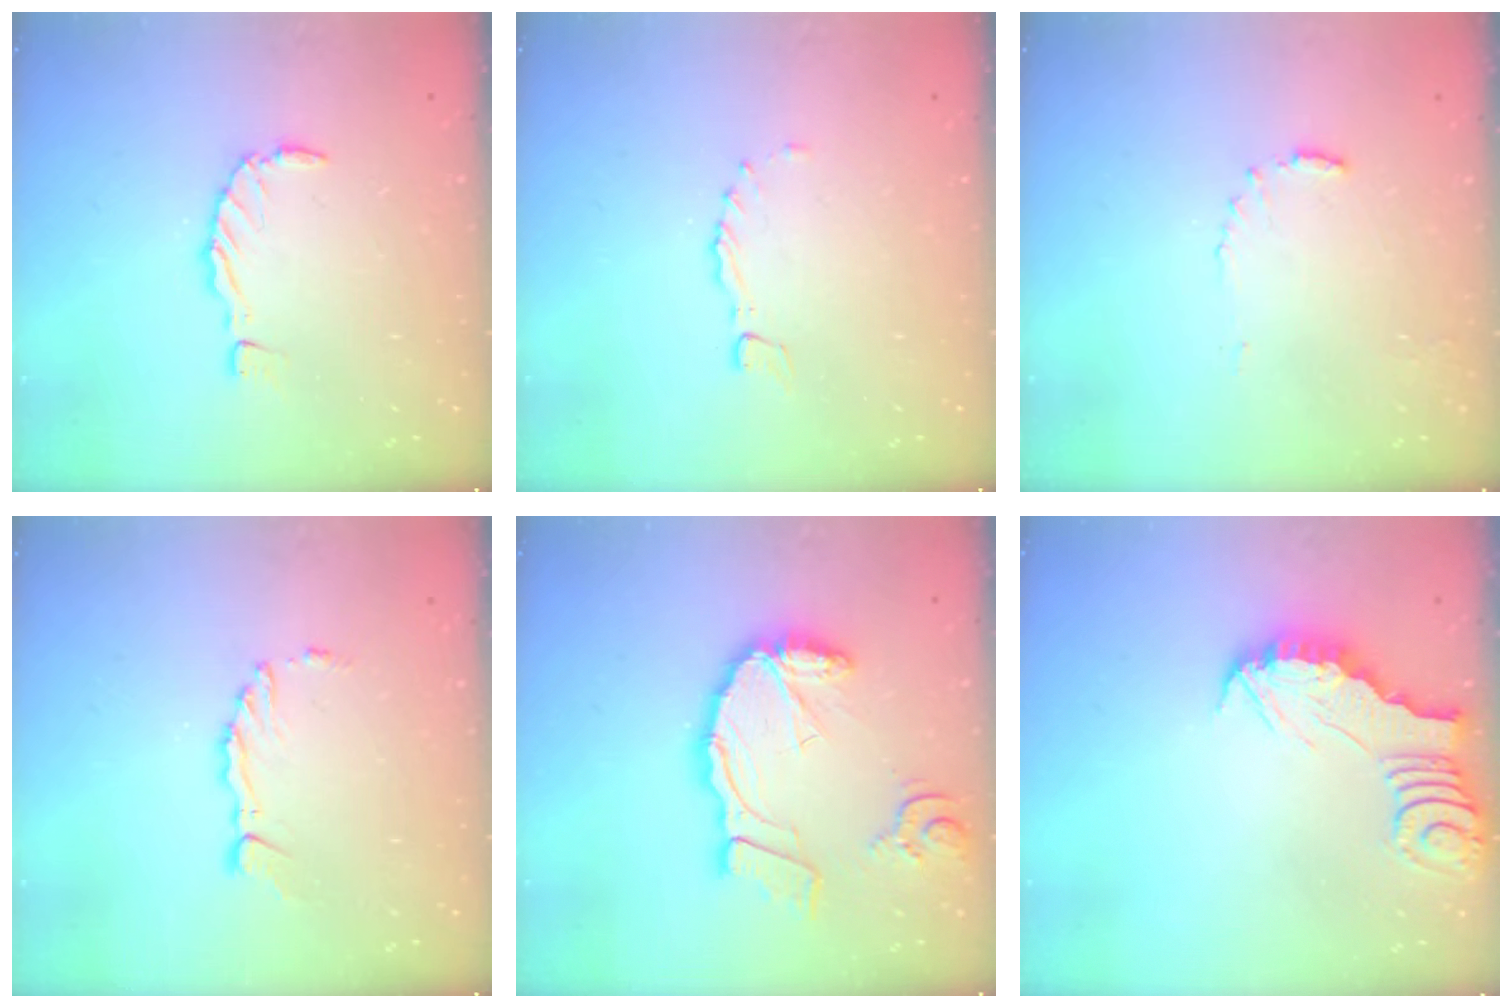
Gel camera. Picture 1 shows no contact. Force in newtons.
{"total": 0.0}
{"total": 6.7, "press": 6.7, "slide": 0.5}
{"total": 3.6, "press": 3.5, "slide": 0.5}
{"total": 17.8, "press": 17.6, "slide": 2.3}
{"total": 2.8, "press": 2.7, "slide": 0.3}